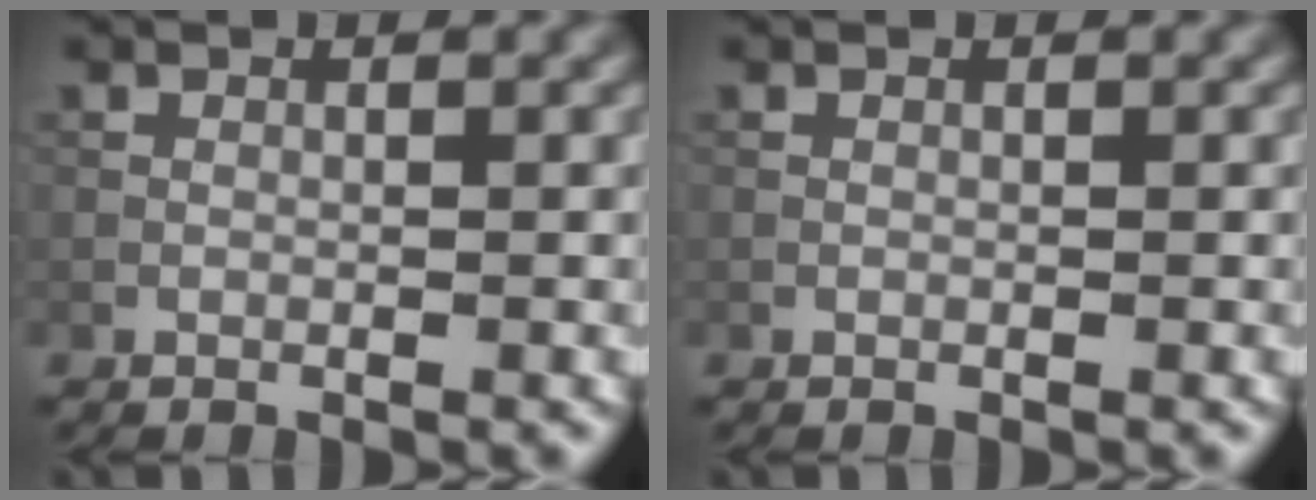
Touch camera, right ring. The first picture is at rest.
{"total": 0.0}